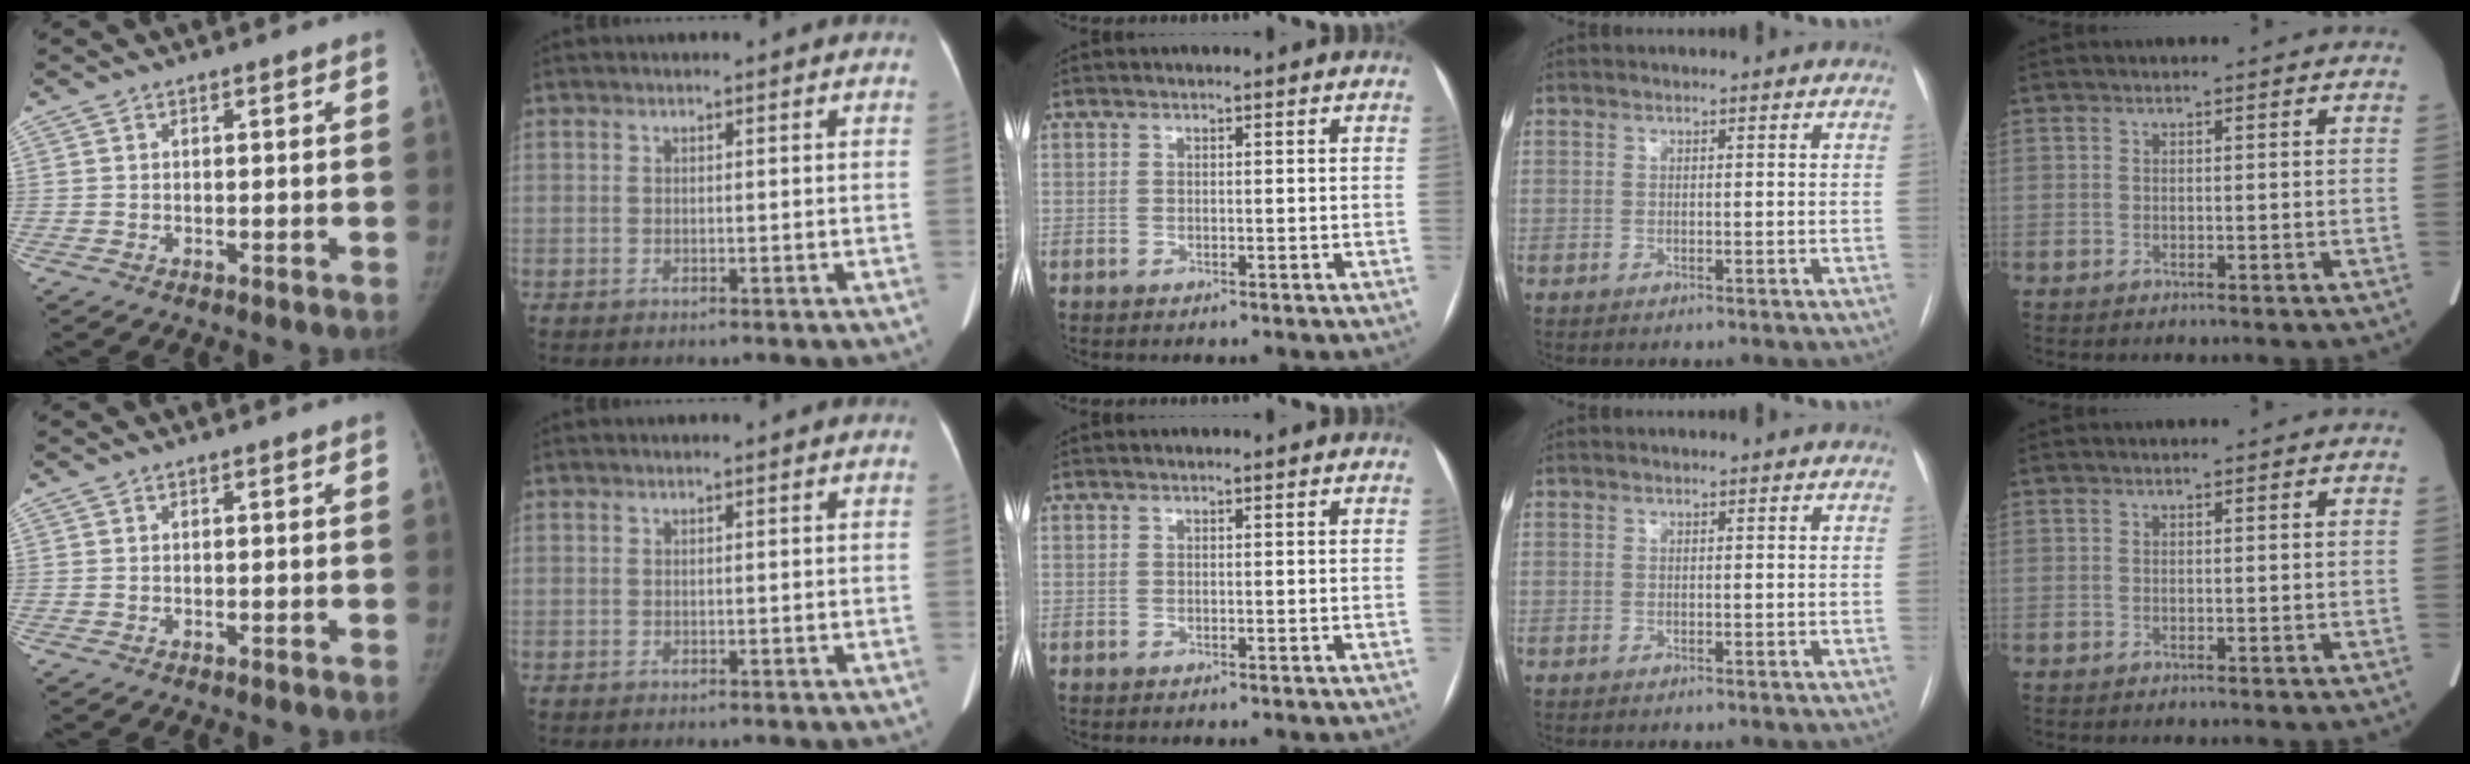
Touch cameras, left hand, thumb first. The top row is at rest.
{}